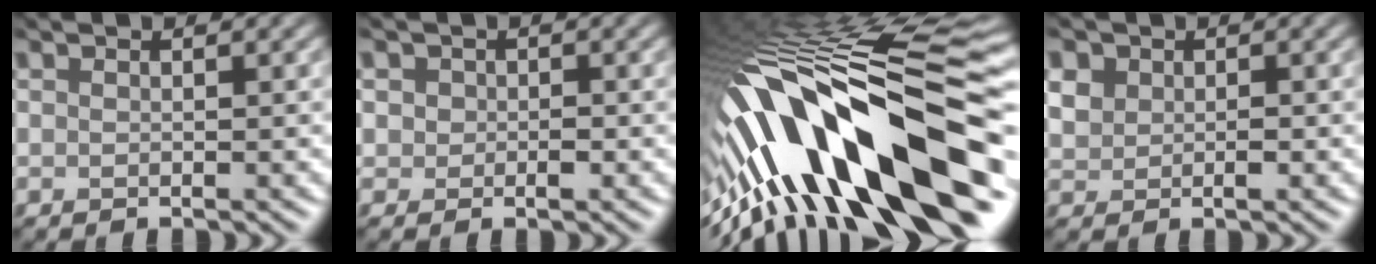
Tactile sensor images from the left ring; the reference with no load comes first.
{"total": 1.0, "force": [-0.3, 0.9, 0.1], "torque": [-0.010, -0.006, 0.003]}
{"total": 17.6, "force": [-7.2, 5.1, 15.1], "torque": [-0.246, 0.032, -0.124]}
{"total": 1.6, "force": [0.2, 1.5, 0.6], "torque": [-0.029, -0.003, 0.011]}